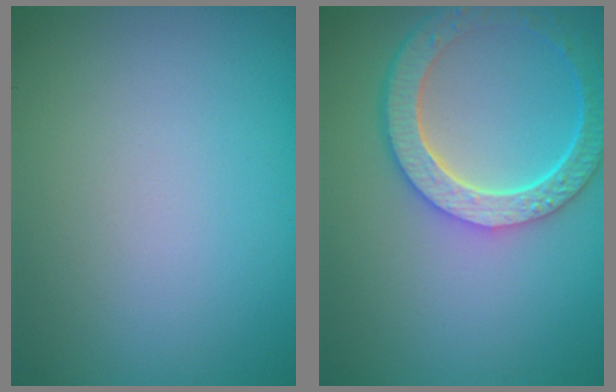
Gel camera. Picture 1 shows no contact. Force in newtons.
{"total": 6.1, "press": 4.8, "slide": 3.8}